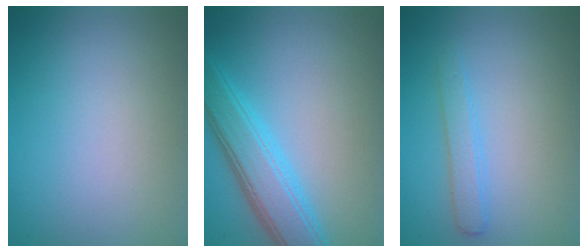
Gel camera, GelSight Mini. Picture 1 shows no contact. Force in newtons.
{"total": 5.4, "press": 5.4, "slide": 0.1}
{"total": 1.7, "press": 1.7, "slide": 0.1}